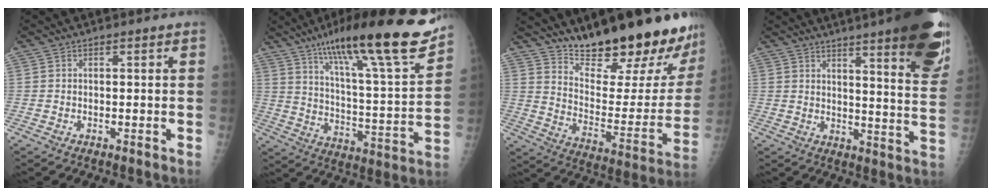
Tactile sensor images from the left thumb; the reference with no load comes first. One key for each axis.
{"total": 26.1, "fx": 18.5, "fy": 3.6, "fz": 18.0, "tx": -0.265, "ty": -0.062, "tz": 0.291}
{"total": 26.7, "fx": 21.9, "fy": 6.4, "fz": 13.9, "tx": -0.174, "ty": -0.142, "tz": 0.313}
{"total": 29.8, "fx": 20.5, "fy": 2.5, "fz": 21.4, "tx": -0.257, "ty": -0.111, "tz": 0.282}